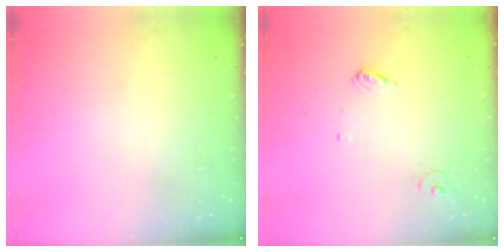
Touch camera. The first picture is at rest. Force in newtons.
{"total": 5.9, "press": 5.9, "slide": 0.6}